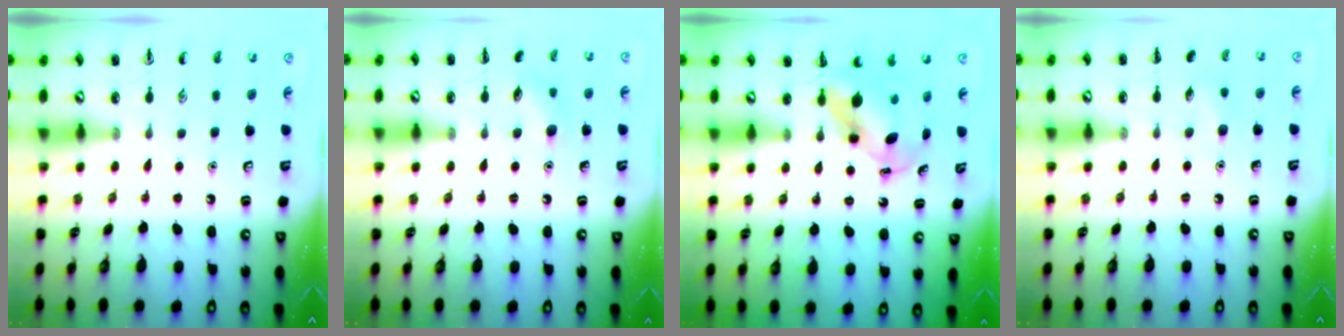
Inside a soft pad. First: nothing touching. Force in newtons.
{"total": 7.5, "press": 7.2, "slide": 2.1}
{"total": 5.5, "press": 5.4, "slide": 1.3}
{"total": 4.6, "press": 4.5, "slide": 1.0}